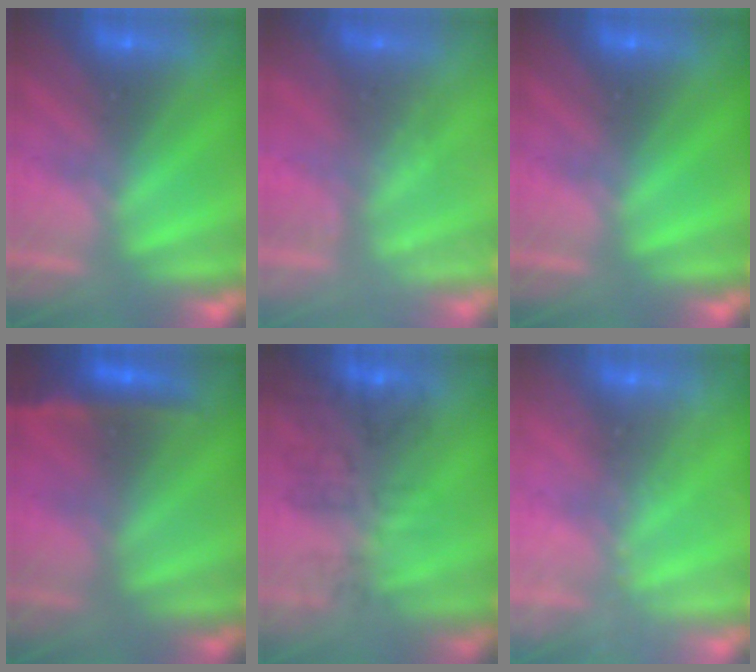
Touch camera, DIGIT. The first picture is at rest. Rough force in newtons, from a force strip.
{"total": 2.3}
{"total": 0.0}
{"total": 2.4}
{"total": 4.6}
{"total": 2.0}